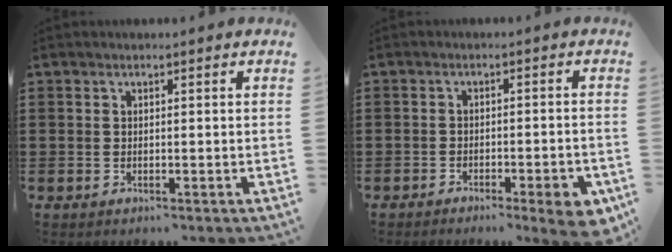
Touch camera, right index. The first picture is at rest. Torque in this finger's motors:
{"motor_torque": [-0.28, 0.15, 0.00, -0.05]}